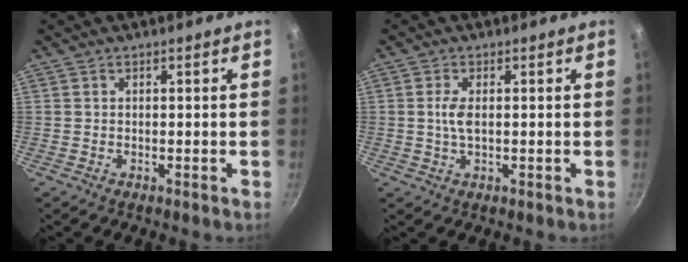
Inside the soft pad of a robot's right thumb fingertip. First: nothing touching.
{"total": 3.0, "force": [0.2, 1.2, 2.8], "torque": [-0.063, 0.002, 0.002]}